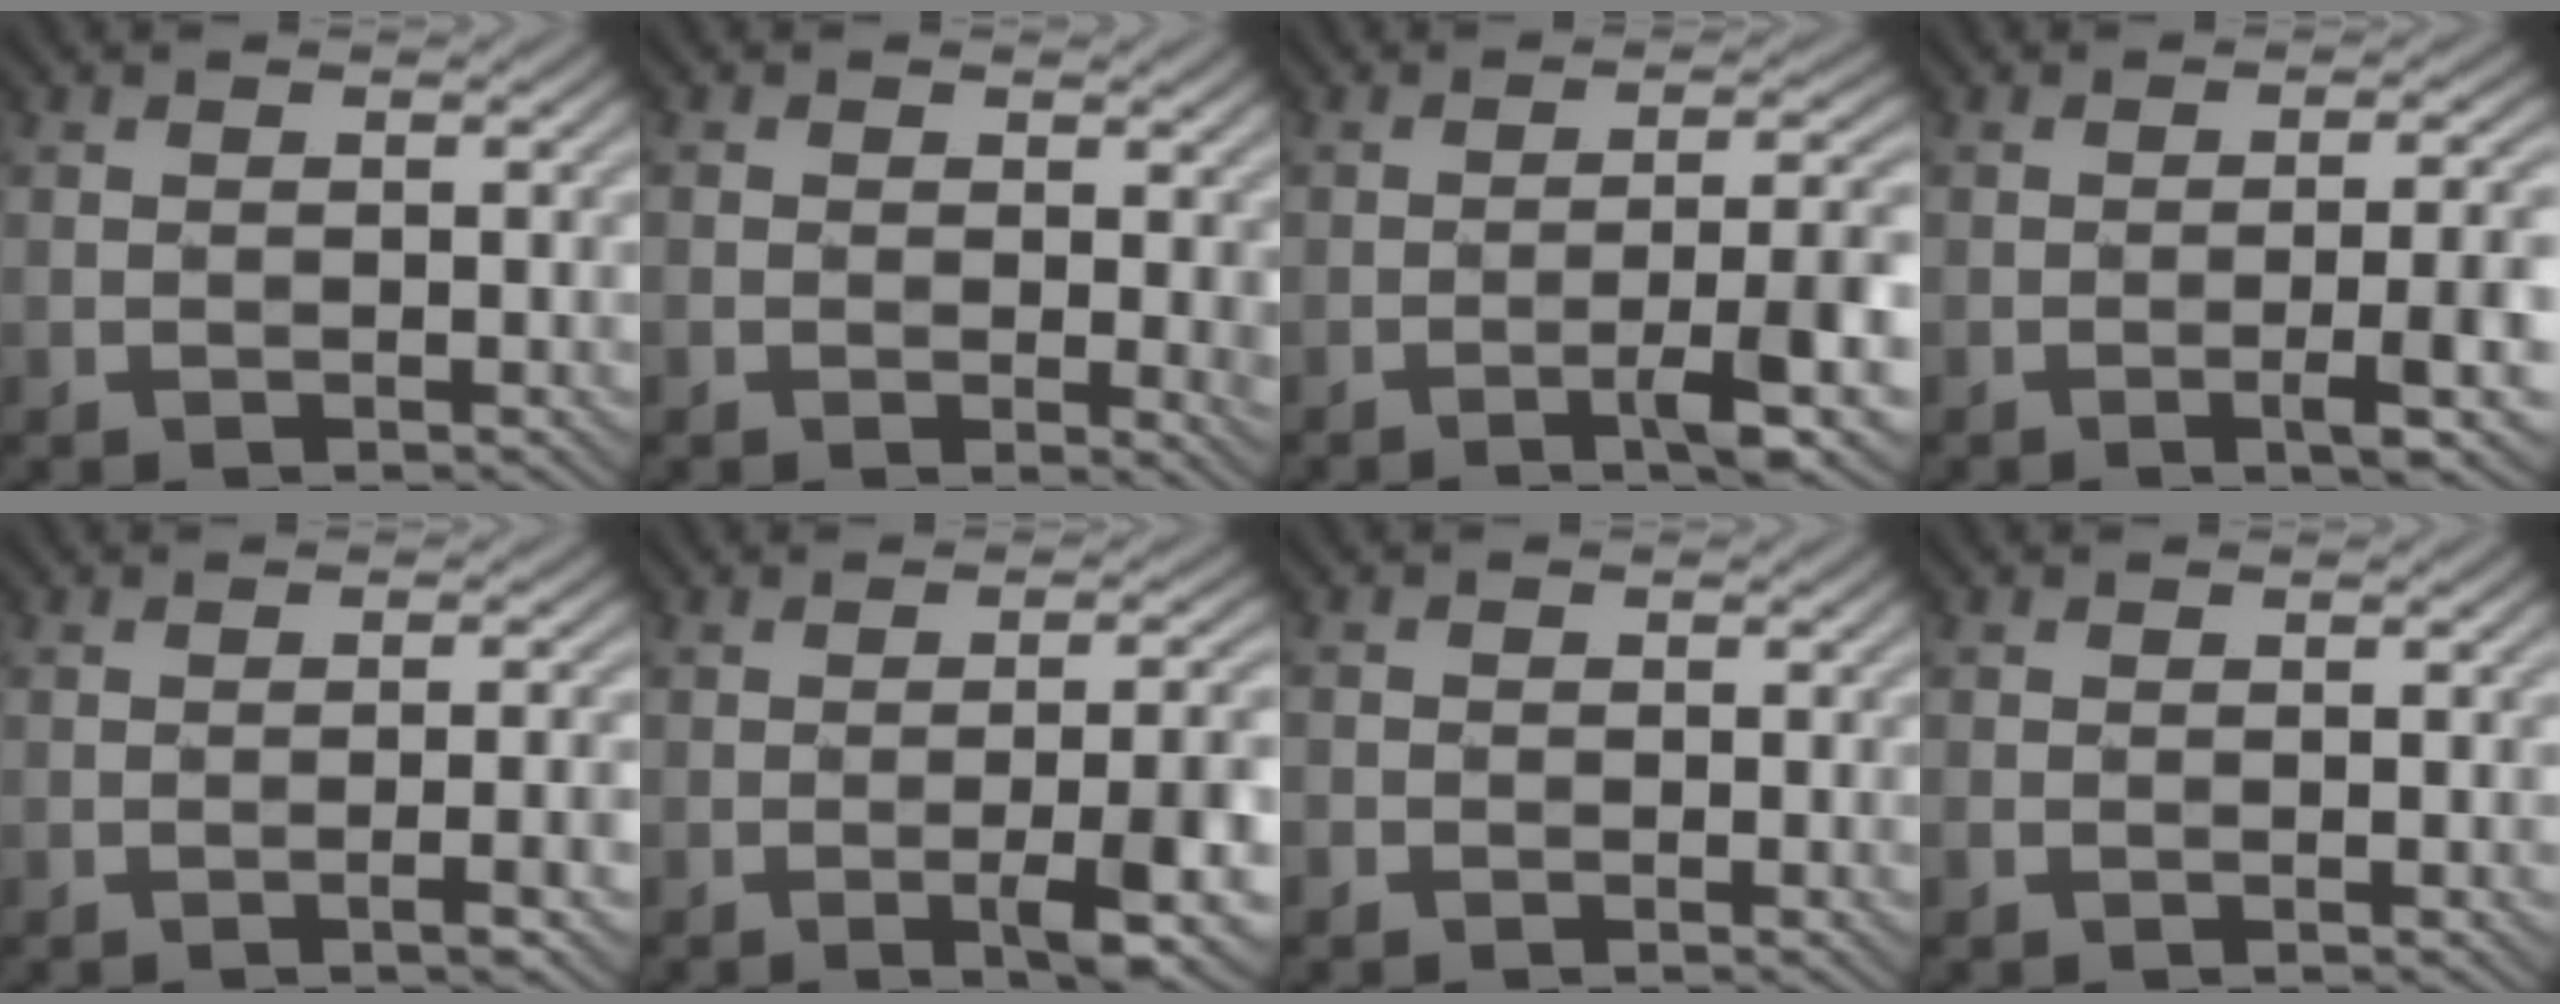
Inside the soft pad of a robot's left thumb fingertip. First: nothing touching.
{"total": 4.6, "force": [0.2, 2.6, 3.8], "torque": [-0.054, -0.007, 0.003]}
{"total": 8.0, "force": [-3.8, 0.8, 7.0], "torque": [-0.108, 0.012, -0.058]}
{"total": 6.6, "force": [-2.3, 0.8, 6.1], "torque": [-0.093, 0.009, -0.030]}
{"total": 2.9, "force": [-1.3, 0.0, 2.6], "torque": [-0.042, 0.010, -0.024]}
{"total": 8.0, "force": [-3.2, 1.2, 7.3], "torque": [-0.113, 0.004, -0.040]}
{"total": 1.2, "force": [-0.7, 0.9, 0.5], "torque": [-0.010, -0.004, -0.016]}
{"total": 0.7, "force": [-0.3, 0.4, 0.5], "torque": [-0.013, -0.001, -0.006]}